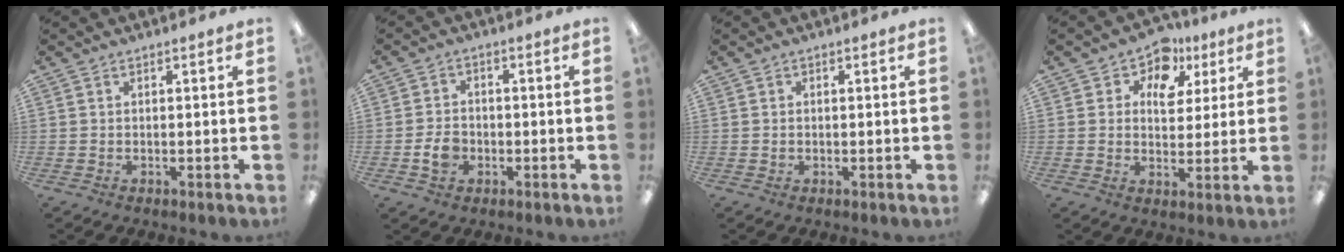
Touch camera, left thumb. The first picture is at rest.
{"total": 5.0, "force": [-1.4, 3.8, 2.9], "torque": [-0.052, 0.009, -0.023]}
{"total": 0.7, "force": [0.1, 0.7, 0.0], "torque": [0.000, 0.005, 0.000]}
{"total": 8.7, "force": [5.1, 6.3, 3.2], "torque": [-0.051, -0.030, 0.091]}